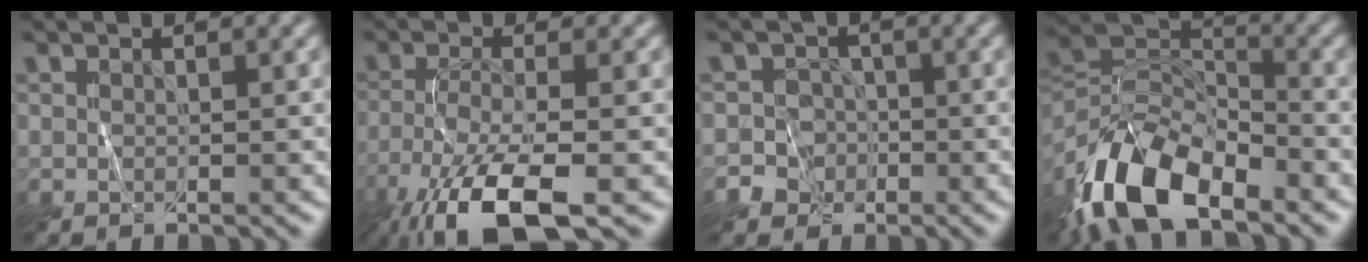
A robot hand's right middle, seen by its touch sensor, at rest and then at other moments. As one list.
[{"total": 8.8, "force": [-5.4, 2.2, 6.6], "torque": [-0.138, -0.016, -0.105]}, {"total": 4.9, "force": [-2.7, 4.1, 0.2], "torque": [0.024, -0.002, -0.066]}, {"total": 10.9, "force": [-7.1, 4.8, 6.8], "torque": [-0.135, 0.001, -0.143]}]